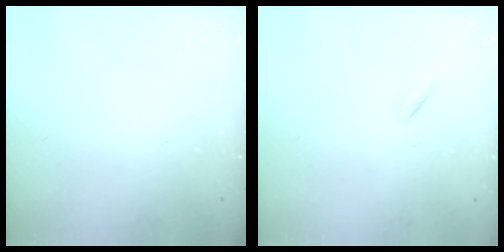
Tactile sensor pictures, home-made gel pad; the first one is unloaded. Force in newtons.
{"total": 0.7, "press": 0.4, "slide": 0.5}